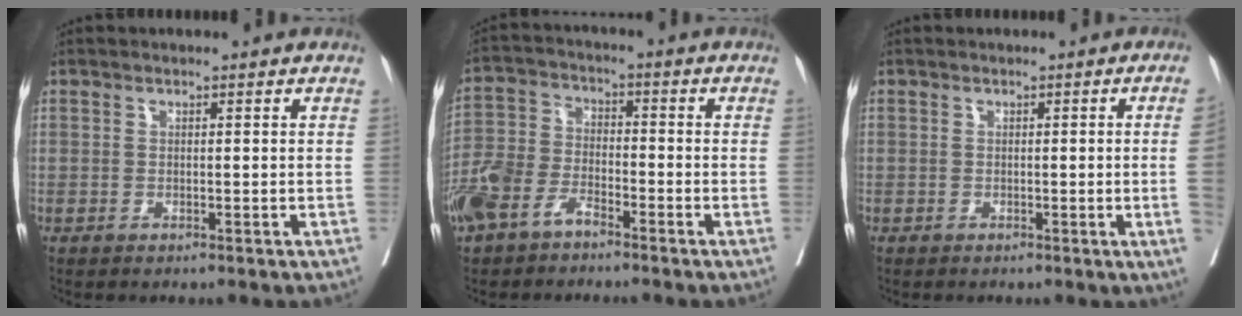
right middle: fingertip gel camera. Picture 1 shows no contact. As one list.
[{"total": 8.2, "force": [-5.5, 4.2, 4.3], "torque": [-0.104, 0.001, -0.113]}, {"total": 4.0, "force": [-0.4, -1.6, 3.6], "torque": [-0.051, -0.010, -0.002]}]